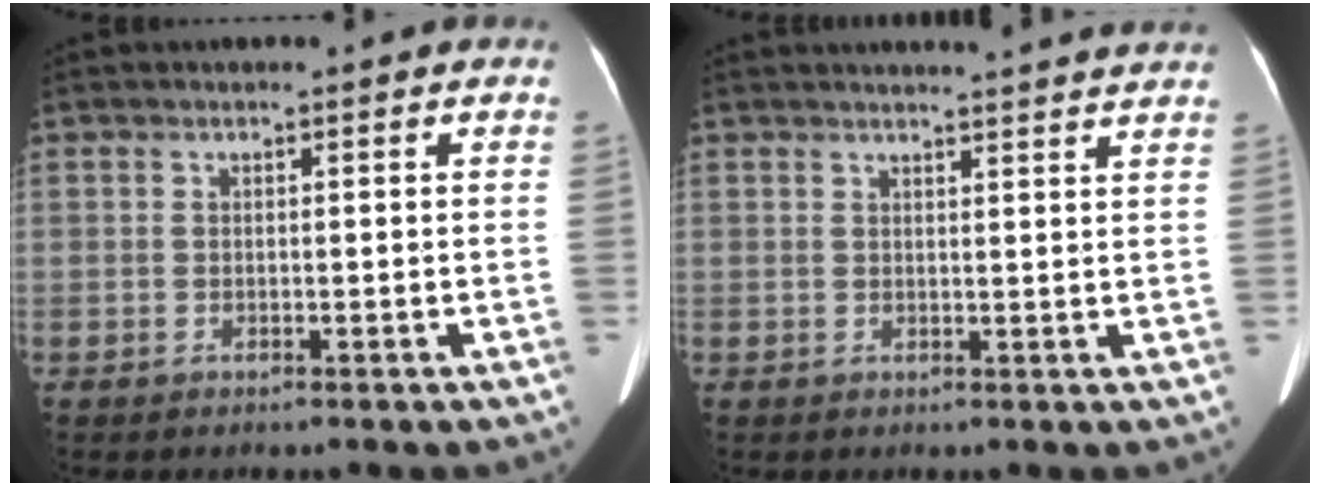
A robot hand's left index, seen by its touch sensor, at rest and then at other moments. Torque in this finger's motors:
{"motor_torque": [0.00, -0.38, -0.05, 0.03]}